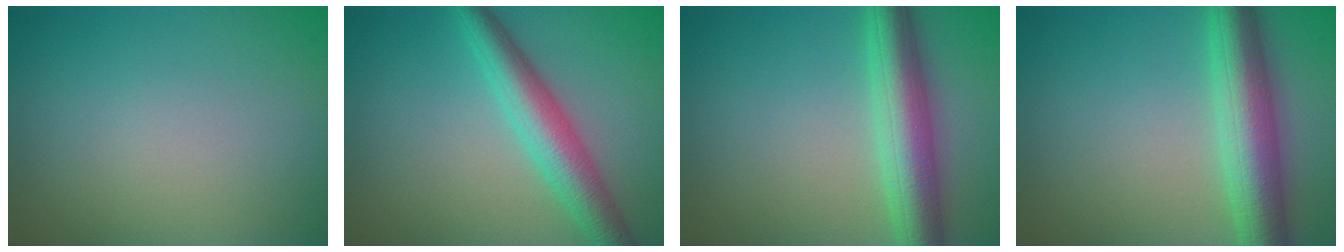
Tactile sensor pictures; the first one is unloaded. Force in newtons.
{"total": 5.0, "press": 5.0, "slide": 0.0}
{"total": 6.1, "press": 6.1, "slide": 0.2}
{"total": 6.5, "press": 6.5, "slide": 0.0}